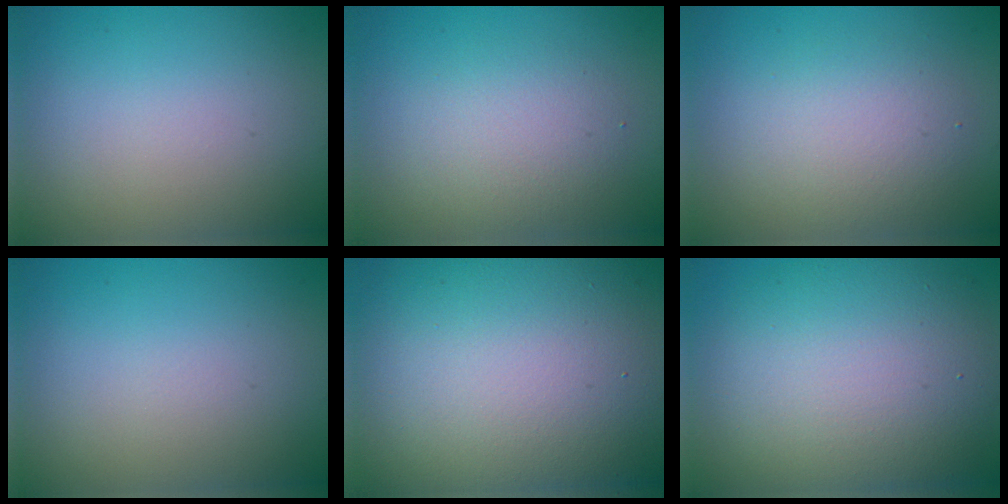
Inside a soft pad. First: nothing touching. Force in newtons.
{"total": 3.0, "press": 3.0, "slide": 0.2}
{"total": 3.4, "press": 3.4, "slide": 0.3}
{"total": 0.0}
{"total": 21.1, "press": 21.1, "slide": 1.4}
{"total": 10.1, "press": 10.1, "slide": 0.5}